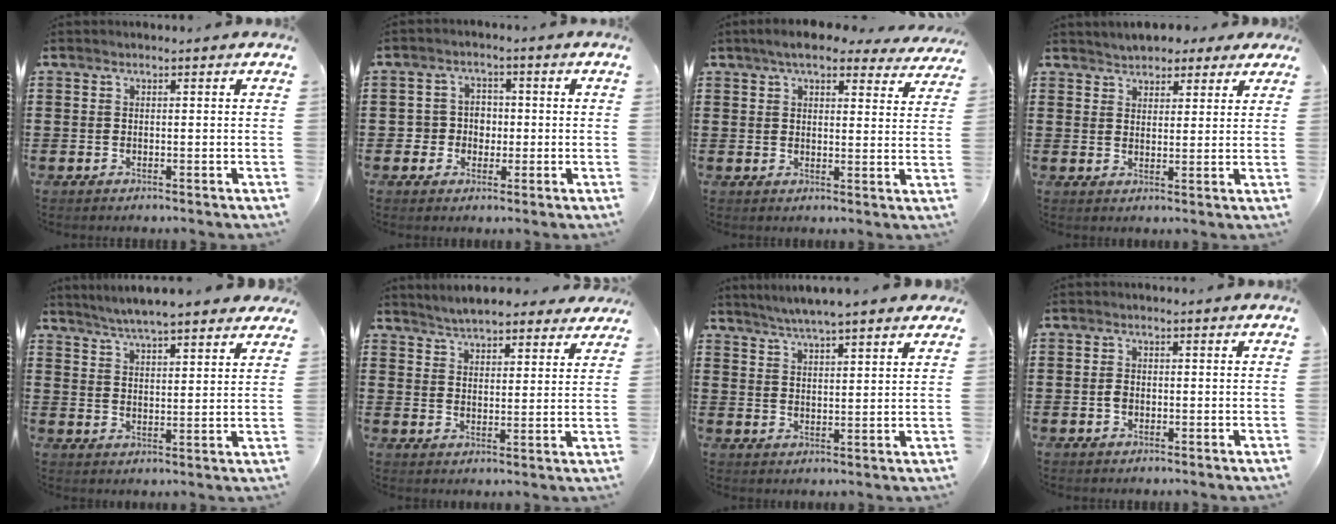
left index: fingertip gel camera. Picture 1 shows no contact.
{"total": 3.7, "force": [-0.7, 3.5, 1.0], "torque": [-0.034, 0.009, -0.018]}
{"total": 6.2, "force": [5.2, 1.3, 3.0], "torque": [-0.065, -0.008, 0.094]}
{"total": 3.5, "force": [3.1, 1.5, 0.0], "torque": [-0.014, -0.001, 0.058]}
{"total": 5.1, "force": [4.9, 0.2, 1.2], "torque": [-0.041, -0.019, 0.086]}
{"total": 4.8, "force": [4.7, 0.6, 0.6], "torque": [-0.031, -0.015, 0.086]}
{"total": 4.3, "force": [4.0, 0.0, 1.6], "torque": [-0.042, -0.011, 0.070]}
{"total": 1.5, "force": [-0.3, 1.0, 1.0], "torque": [-0.030, 0.002, -0.009]}